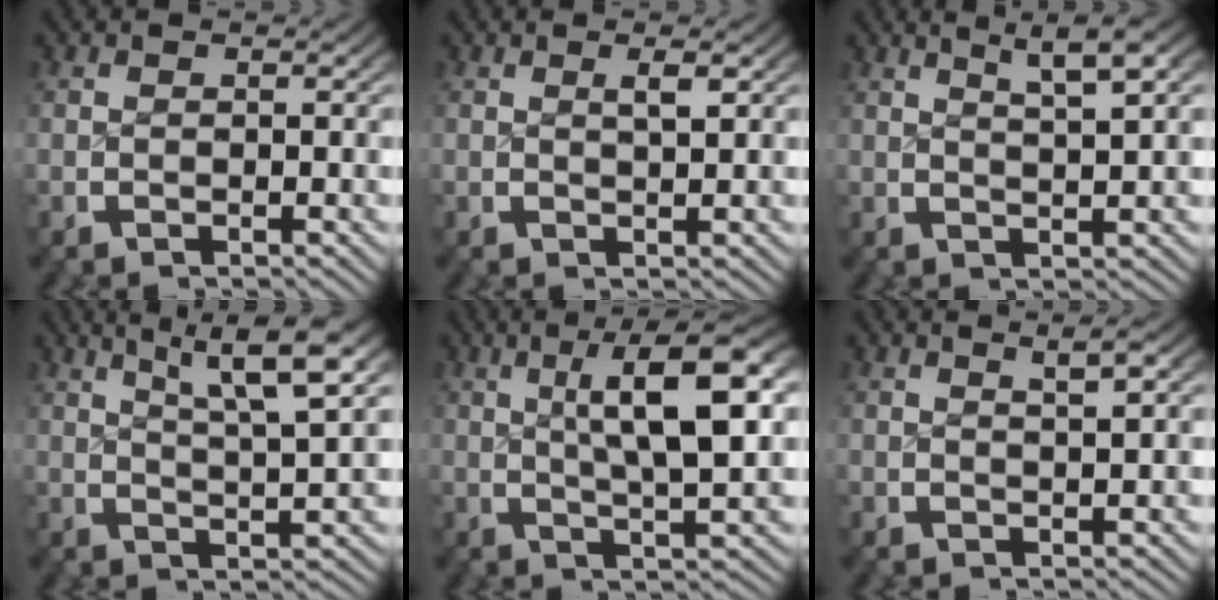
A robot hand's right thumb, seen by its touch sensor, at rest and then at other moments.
{"total": 1.2, "force": [0.6, 0.1, 1.1], "torque": [-0.017, -0.001, 0.012]}
{"total": 5.2, "force": [3.2, 1.3, 3.9], "torque": [-0.043, 0.015, 0.049]}
{"total": 7.0, "force": [3.4, 2.3, 5.7], "torque": [-0.078, 0.009, 0.052]}
{"total": 9.2, "force": [2.3, 3.2, 8.3], "torque": [-0.120, 0.010, 0.033]}
{"total": 2.6, "force": [1.6, 0.2, 2.0], "torque": [-0.024, 0.005, 0.027]}